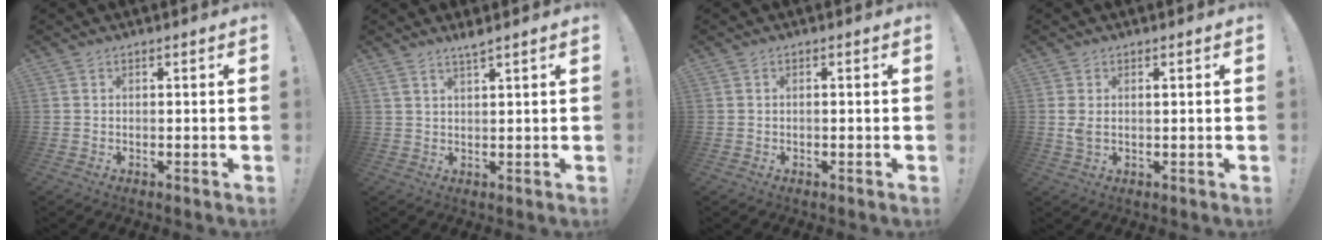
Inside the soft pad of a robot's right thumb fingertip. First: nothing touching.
{"total": 2.8, "force": [2.2, -0.5, 1.6], "torque": [-0.043, -0.008, 0.040]}
{"total": 0.8, "force": [-0.4, -0.2, 0.6], "torque": [-0.017, 0.001, -0.007]}
{"total": 2.4, "force": [0.7, 1.3, 1.9], "torque": [-0.038, 0.002, 0.012]}